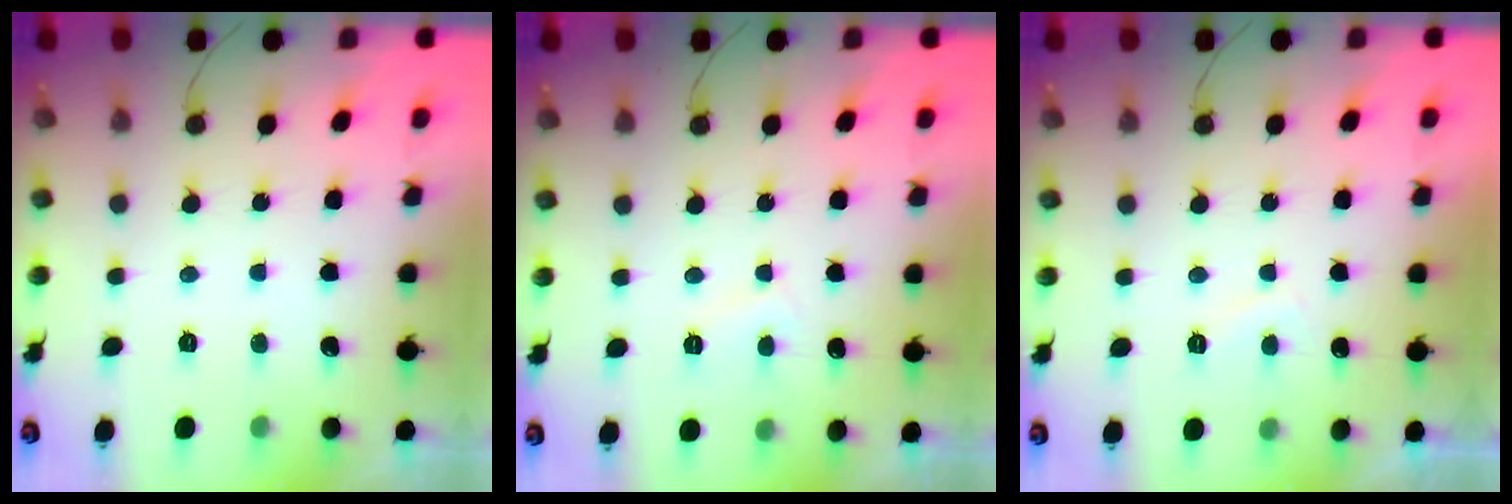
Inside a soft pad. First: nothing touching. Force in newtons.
{"total": 4.2, "press": 4.2, "slide": 0.3}
{"total": 1.5, "press": 1.3, "slide": 0.7}